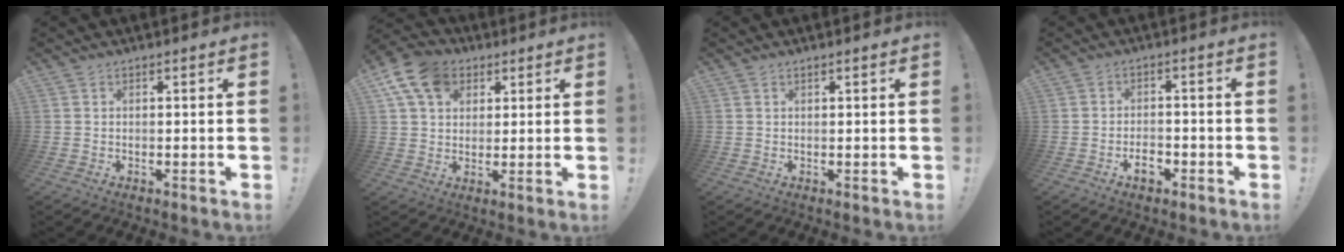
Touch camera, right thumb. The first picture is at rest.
{"total": 13.2, "force": [5.8, 9.6, 7.0], "torque": [-0.129, -0.015, 0.114]}
{"total": 0.5, "force": [0.3, -0.2, 0.4], "torque": [-0.007, 0.000, 0.005]}
{"total": 4.0, "force": [-2.5, 2.1, 2.4], "torque": [-0.041, 0.017, -0.041]}